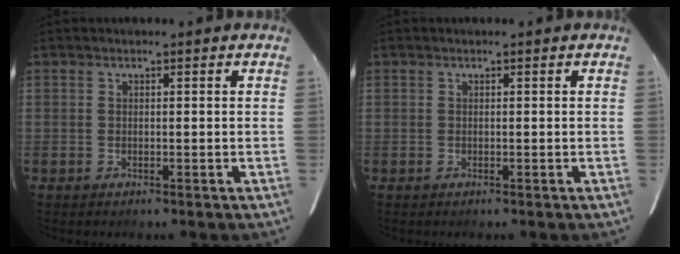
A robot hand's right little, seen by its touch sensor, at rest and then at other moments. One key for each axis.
{"total": 0.0}